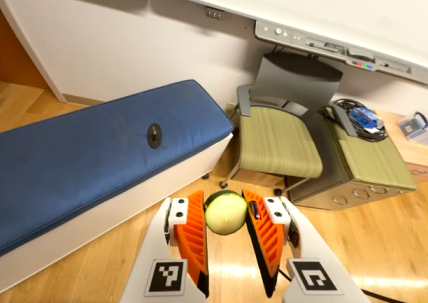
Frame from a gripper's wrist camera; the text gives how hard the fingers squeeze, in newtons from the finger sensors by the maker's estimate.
{"total": 10.1, "left": 10.2, "right": 10.0}